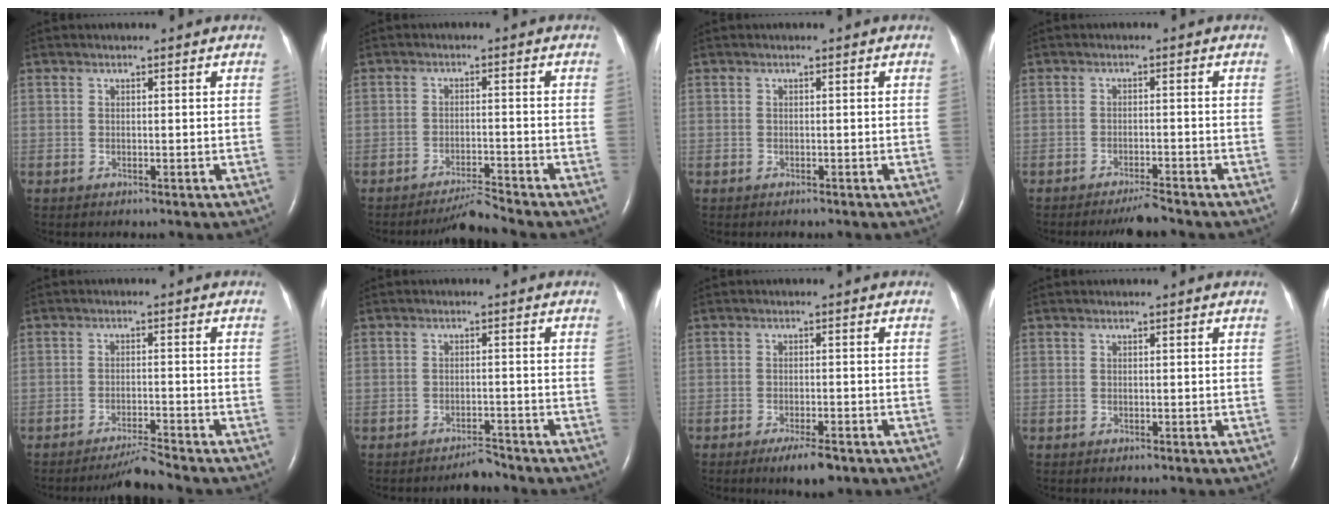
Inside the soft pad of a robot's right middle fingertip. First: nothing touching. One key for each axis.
{"total": 3.7, "fx": -3.4, "fy": -1.3, "fz": 0.4, "tx": -0.008, "ty": -0.016, "tz": -0.060}
{"total": 0.0}
{"total": 3.1, "fx": -2.9, "fy": -0.4, "fz": 1.0, "tx": -0.020, "ty": -0.012, "tz": -0.049}
{"total": 3.6, "fx": -3.3, "fy": -1.3, "fz": 0.7, "tx": -0.014, "ty": -0.018, "tz": -0.059}
{"total": 2.1, "fx": -2.1, "fy": 0.0, "fz": 0.1, "tx": 0.001, "ty": -0.006, "tz": -0.033}
{"total": 4.5, "fx": -3.0, "fy": 0.9, "fz": 3.2, "tx": -0.055, "ty": -0.007, "tz": -0.044}
{"total": 0.0}